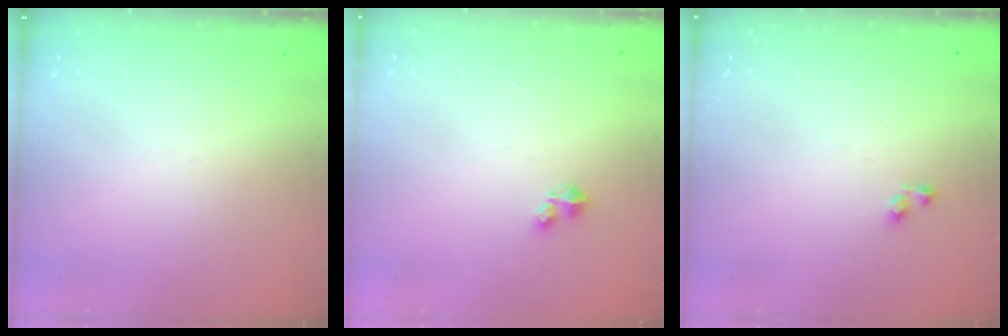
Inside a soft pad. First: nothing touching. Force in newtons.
{"total": 1.6, "press": 1.6, "slide": 0.3}
{"total": 2.9, "press": 2.9, "slide": 0.3}